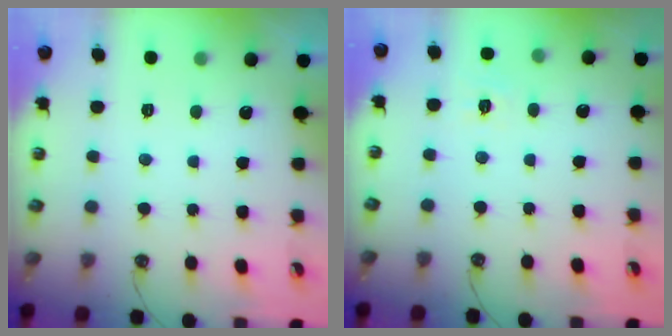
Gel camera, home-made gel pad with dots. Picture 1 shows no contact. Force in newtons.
{"total": 5.0, "press": 4.9, "slide": 0.6}